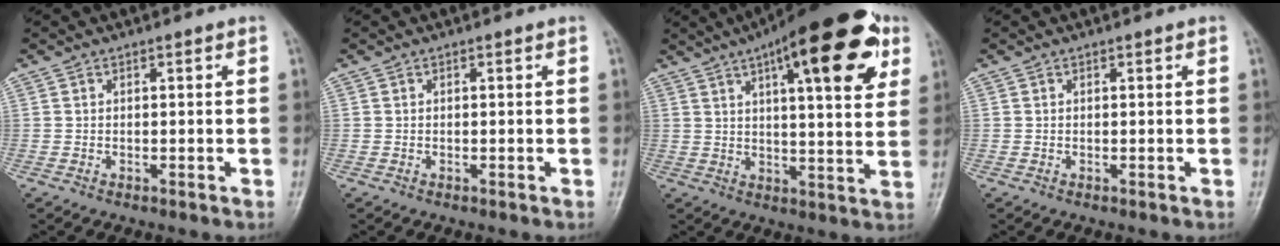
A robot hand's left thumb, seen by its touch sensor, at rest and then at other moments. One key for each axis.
{"total": 0.0}
{"total": 21.6, "fx": 10.1, "fy": 6.6, "fz": 18.0, "tx": -0.235, "ty": -0.008, "tz": 0.138}
{"total": 0.0}